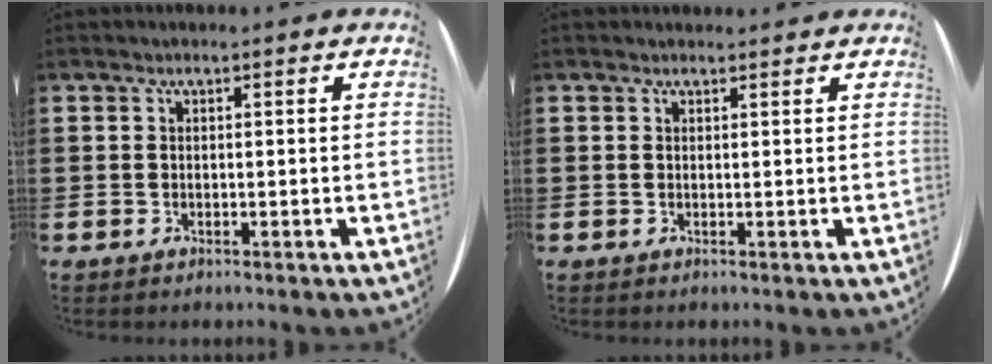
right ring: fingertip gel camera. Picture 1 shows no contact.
{"total": 0.5, "force": [0.5, 0.1, 0.0], "torque": [-0.001, 0.003, 0.011]}